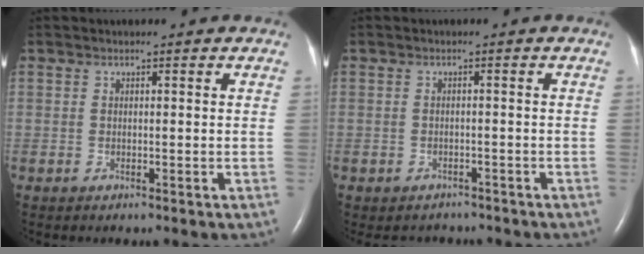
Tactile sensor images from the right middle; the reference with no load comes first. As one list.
[{"total": 3.3, "force": [-2.9, 1.5, -0.1], "torque": [-0.006, 0.004, -0.039]}]